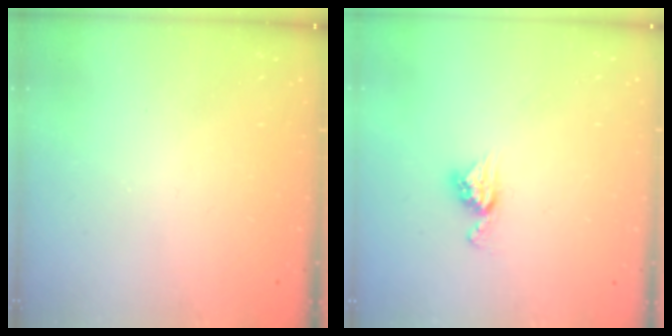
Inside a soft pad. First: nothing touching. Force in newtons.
{"total": 7.1, "press": 7.1, "slide": 0.3}